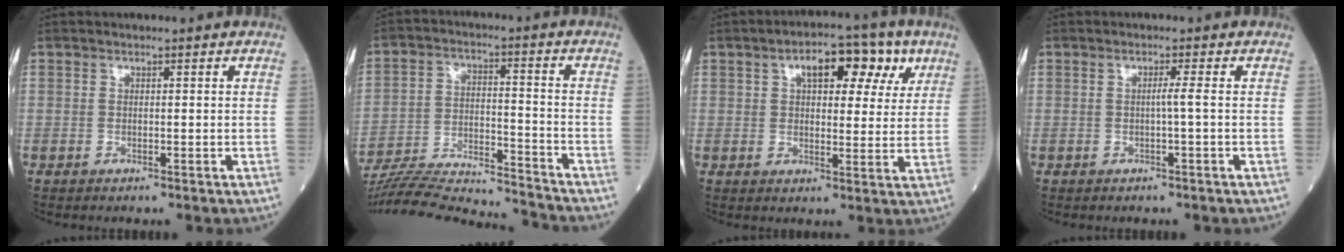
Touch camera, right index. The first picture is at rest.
{"total": 19.6, "force": [-18.9, 1.0, 5.1], "torque": [-0.116, -0.003, -0.298]}
{"total": 9.9, "force": [4.7, 4.6, 7.4], "torque": [-0.099, 0.025, 0.064]}
{"total": 1.2, "force": [-0.2, -0.5, 1.1], "torque": [-0.014, 0.002, -0.007]}